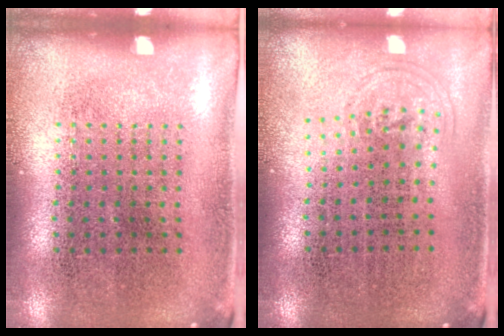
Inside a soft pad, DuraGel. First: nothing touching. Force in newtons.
{"total": 0.7, "press": 0.5, "slide": 0.5}